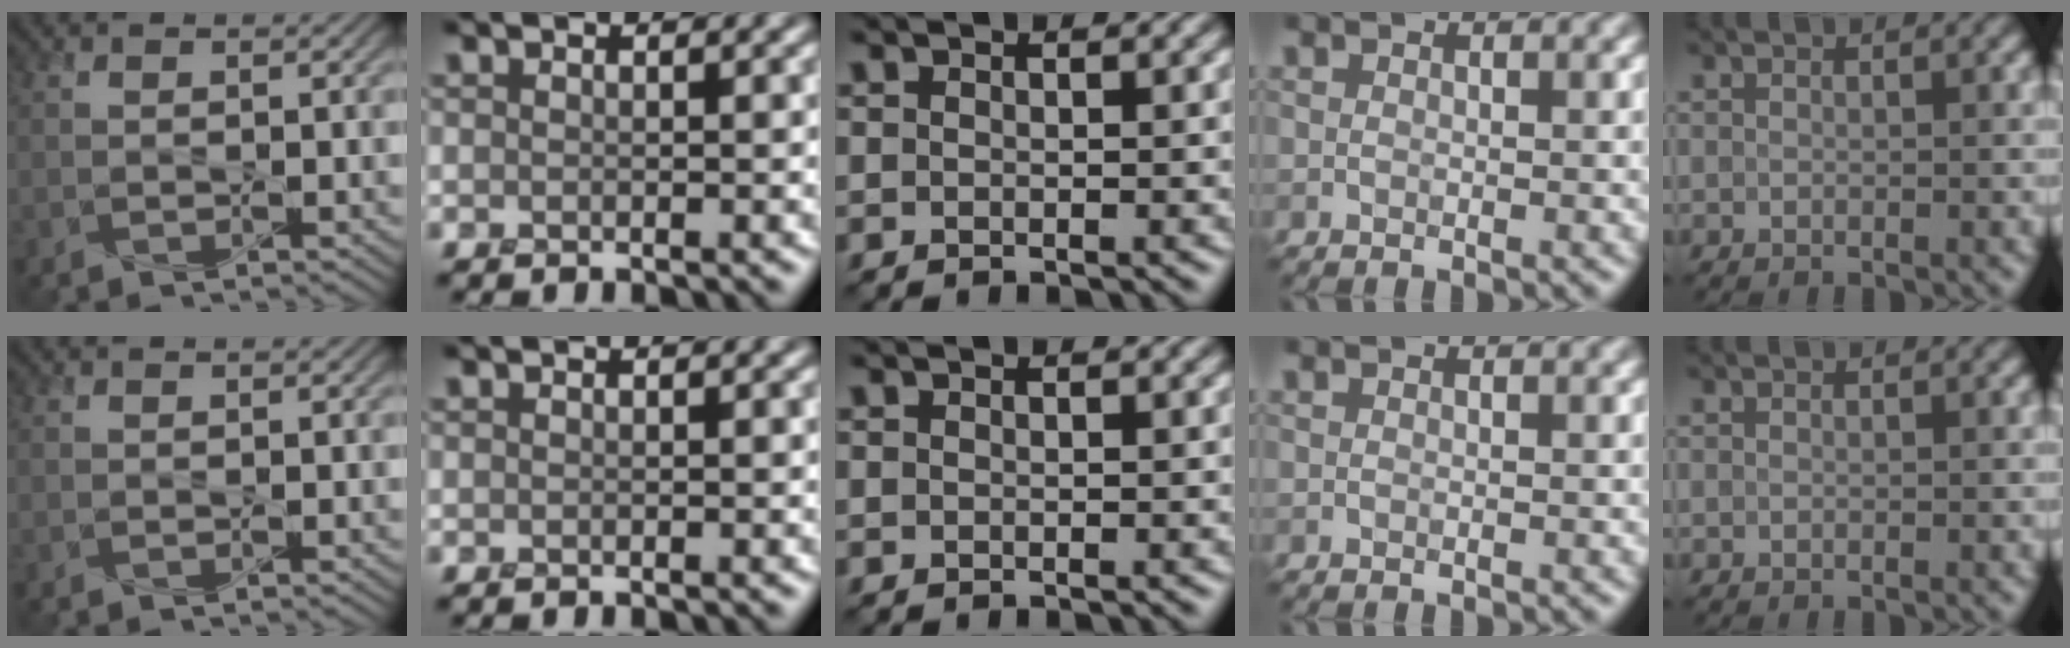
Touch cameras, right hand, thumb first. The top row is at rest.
{}